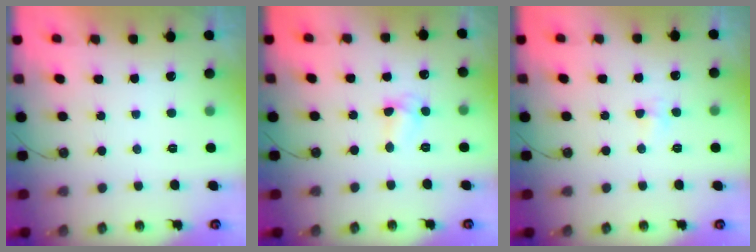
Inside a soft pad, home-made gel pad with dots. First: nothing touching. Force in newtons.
{"total": 5.1, "press": 5.1, "slide": 0.5}
{"total": 2.8, "press": 2.7, "slide": 0.5}